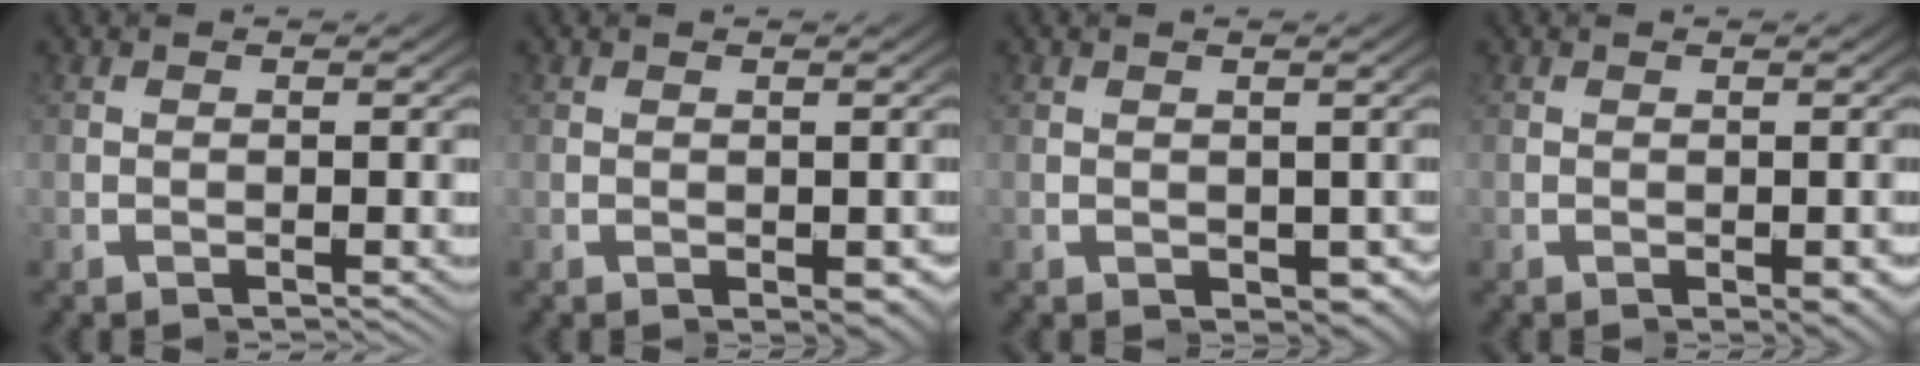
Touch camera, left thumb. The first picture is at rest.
{"total": 1.0, "force": [0.1, 0.2, 1.0], "torque": [-0.016, 0.002, 0.001]}
{"total": 2.6, "force": [-0.2, 1.6, 2.0], "torque": [-0.030, -0.009, 0.003]}
{"total": 0.9, "force": [0.1, -0.1, 0.9], "torque": [-0.014, 0.004, -0.001]}